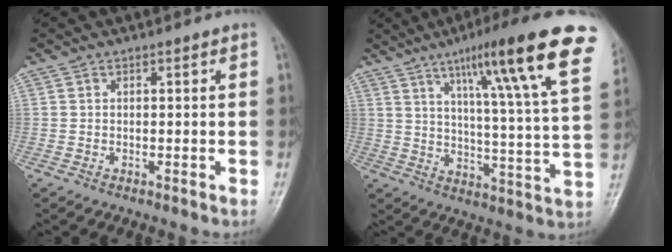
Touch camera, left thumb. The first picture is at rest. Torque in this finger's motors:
{"motor_torque": [1.08, 0.78, 1.49, -1.30, 0.33]}